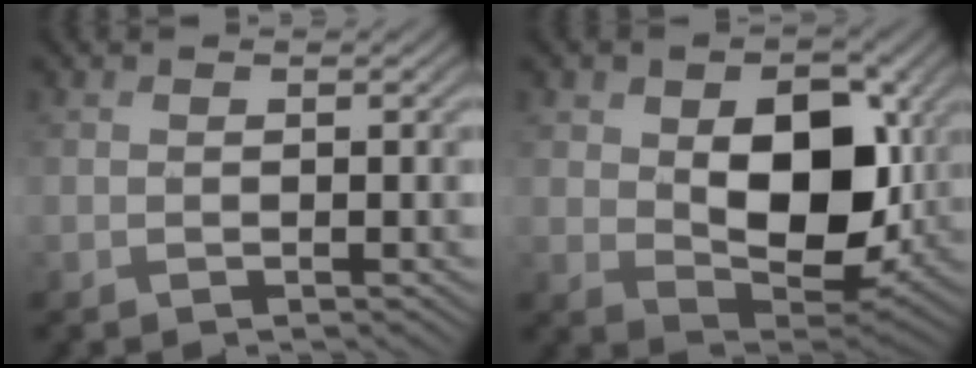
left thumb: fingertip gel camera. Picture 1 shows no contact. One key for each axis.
{"total": 12.2, "fx": 1.4, "fy": 8.0, "fz": 9.2, "tx": -0.169, "ty": -0.018, "tz": 0.033}